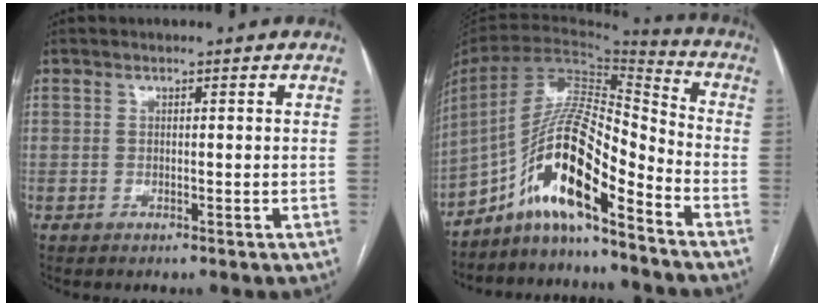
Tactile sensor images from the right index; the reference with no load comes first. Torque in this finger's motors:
{"motor_torque": [1.13, -1.01, 0.32, 0.09]}